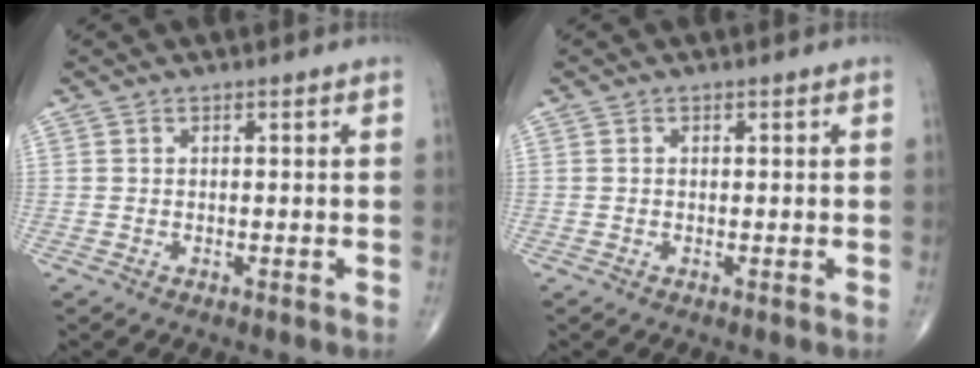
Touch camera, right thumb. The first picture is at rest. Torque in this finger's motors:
{"motor_torque": [-0.08, -0.08, 0.06, 0.16, 0.02]}